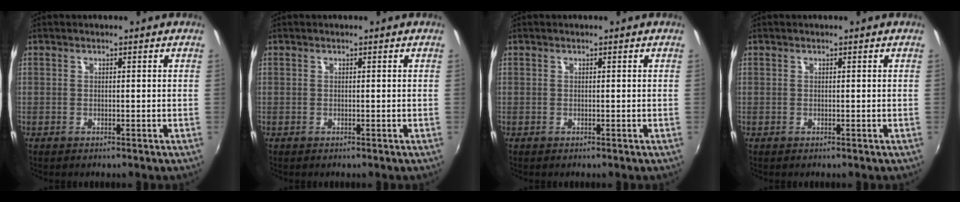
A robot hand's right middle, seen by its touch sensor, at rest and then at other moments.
{"total": 0.0}
{"total": 0.0}
{"total": 0.0}